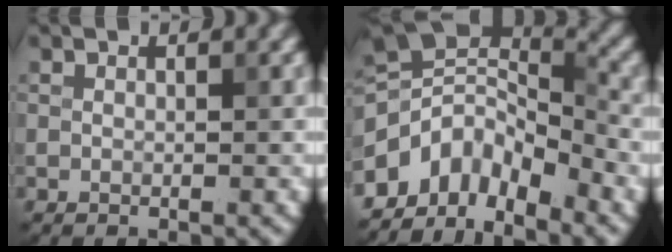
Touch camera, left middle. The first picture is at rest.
{"total": 6.6, "force": [-4.2, 3.2, 3.9], "torque": [-0.050, 0.007, -0.086]}